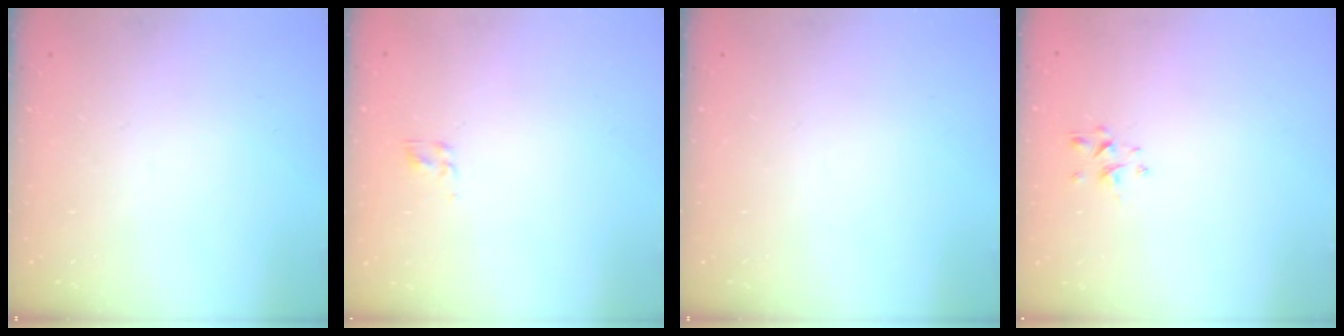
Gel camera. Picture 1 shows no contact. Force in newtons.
{"total": 2.3, "press": 2.0, "slide": 1.2}
{"total": 0.0}
{"total": 1.3, "press": 1.1, "slide": 0.6}